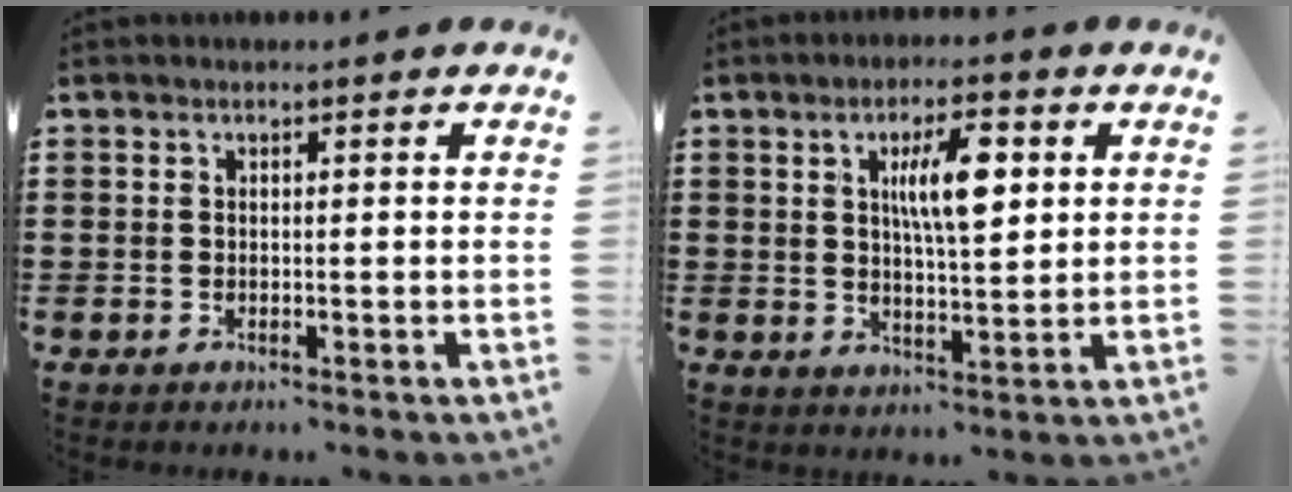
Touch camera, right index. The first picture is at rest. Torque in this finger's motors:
{"motor_torque": [1.13, 0.82, 0.52, 0.17]}